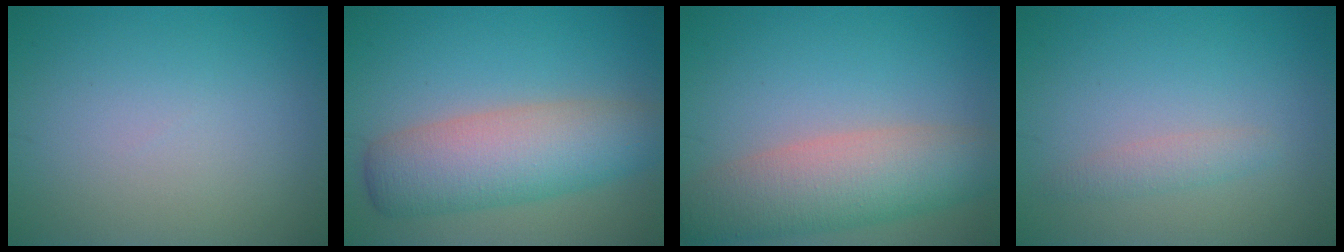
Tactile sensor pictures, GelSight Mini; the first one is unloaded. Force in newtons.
{"total": 7.4, "press": 7.4, "slide": 0.2}
{"total": 7.1, "press": 7.0, "slide": 0.7}
{"total": 1.4, "press": 1.4, "slide": 0.1}